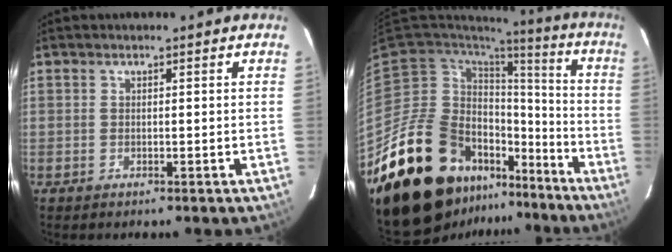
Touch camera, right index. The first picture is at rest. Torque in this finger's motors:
{"motor_torque": [0.98, -1.16, 0.19, -0.21]}